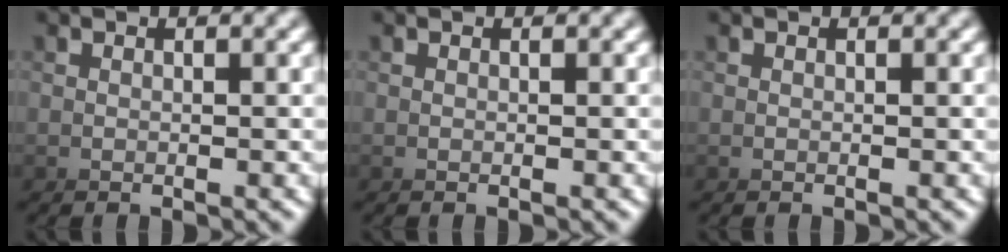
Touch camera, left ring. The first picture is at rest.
{"total": 0.0}
{"total": 0.0}